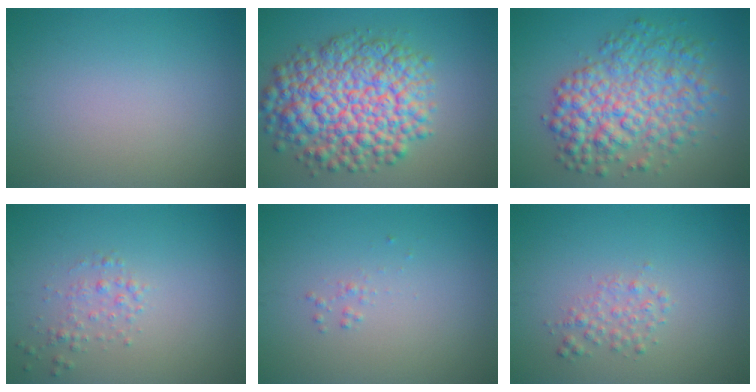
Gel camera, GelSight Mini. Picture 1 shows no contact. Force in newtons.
{"total": 10.5, "press": 10.5, "slide": 0.3}
{"total": 7.4, "press": 7.4, "slide": 0.1}
{"total": 1.4, "press": 1.4, "slide": 0.1}
{"total": 0.5, "press": 0.5, "slide": 0.0}
{"total": 1.6, "press": 1.6, "slide": 0.1}